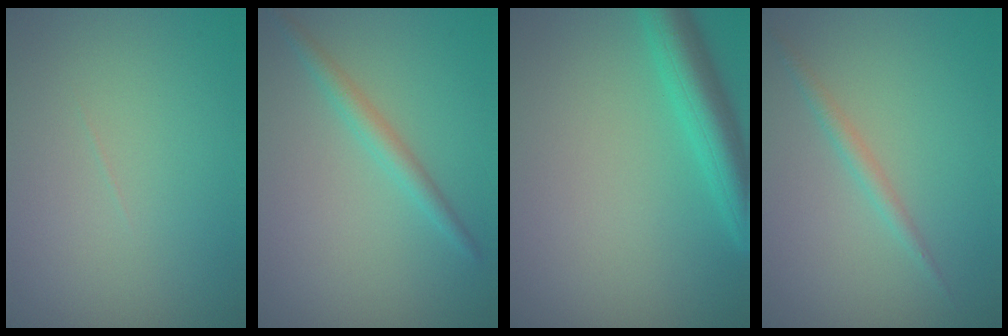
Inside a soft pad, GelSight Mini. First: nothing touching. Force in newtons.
{"total": 2.0, "press": 1.9, "slide": 0.1}
{"total": 4.7, "press": 4.7, "slide": 0.3}
{"total": 1.4, "press": 1.4, "slide": 0.1}